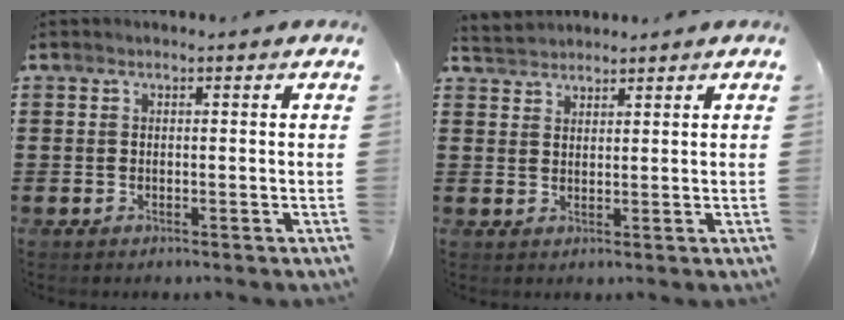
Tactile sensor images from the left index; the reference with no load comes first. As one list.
[{"total": 2.4, "force": [2.3, 0.4, -0.3], "torque": [-0.002, 0.000, 0.047]}]